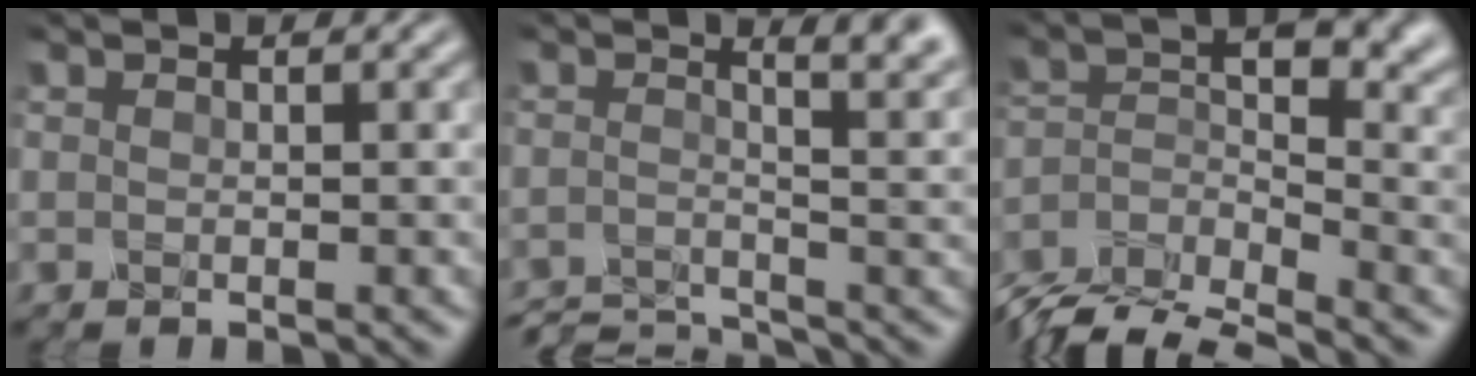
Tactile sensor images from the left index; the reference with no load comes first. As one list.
[{"total": 6.3, "force": [-3.3, 2.2, 4.9], "torque": [-0.030, -0.009, -0.062]}, {"total": 8.5, "force": [-7.0, 2.7, 4.0], "torque": [-0.059, -0.009, -0.140]}]